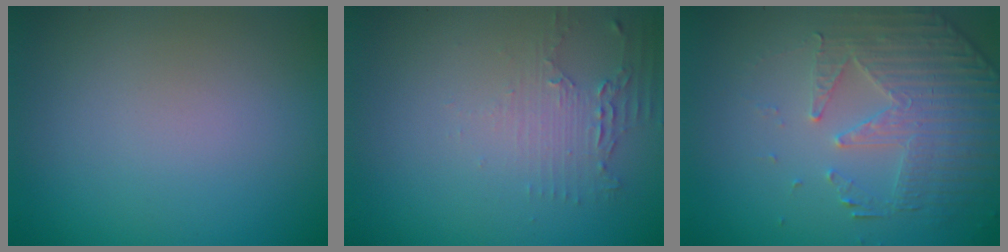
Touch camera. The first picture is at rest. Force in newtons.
{"total": 2.2, "press": 1.7, "slide": 1.4}
{"total": 4.8, "press": 3.7, "slide": 3.1}